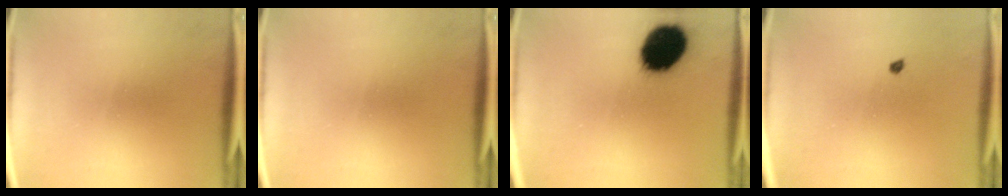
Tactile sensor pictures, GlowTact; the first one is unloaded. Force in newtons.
{"total": 0.0}
{"total": 18.4}
{"total": 0.6}